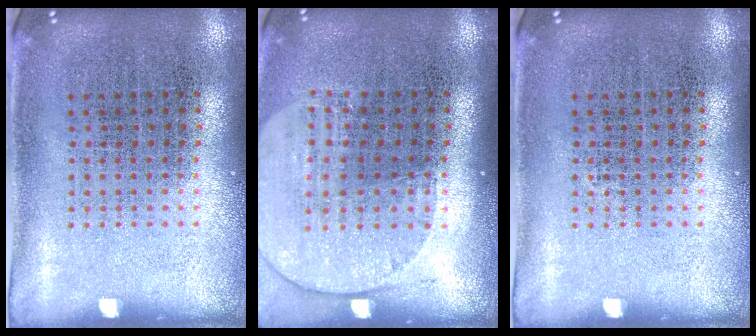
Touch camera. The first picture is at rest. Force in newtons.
{"total": 1.7, "press": 1.5, "slide": 0.7}
{"total": 0.0}